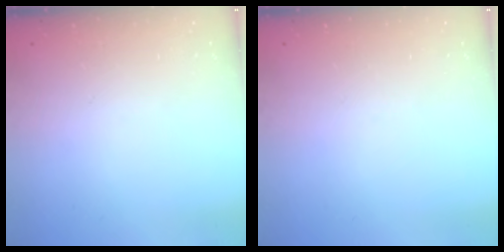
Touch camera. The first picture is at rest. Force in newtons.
{"total": 0.0}